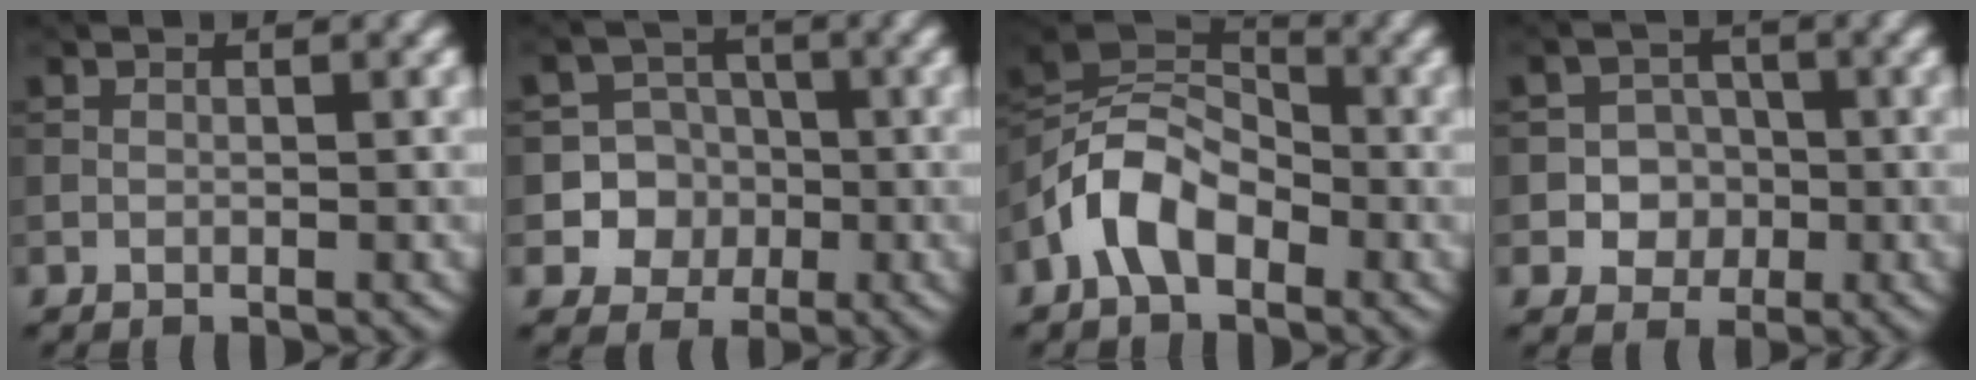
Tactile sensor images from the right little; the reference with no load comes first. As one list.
[{"total": 7.5, "force": [-1.9, 7.2, 1.3], "torque": [-0.011, 0.011, -0.057]}, {"total": 6.6, "force": [-3.1, 4.0, 4.2], "torque": [-0.076, 0.011, -0.074]}, {"total": 3.8, "force": [-0.9, 3.5, 1.1], "torque": [0.005, 0.008, -0.034]}]